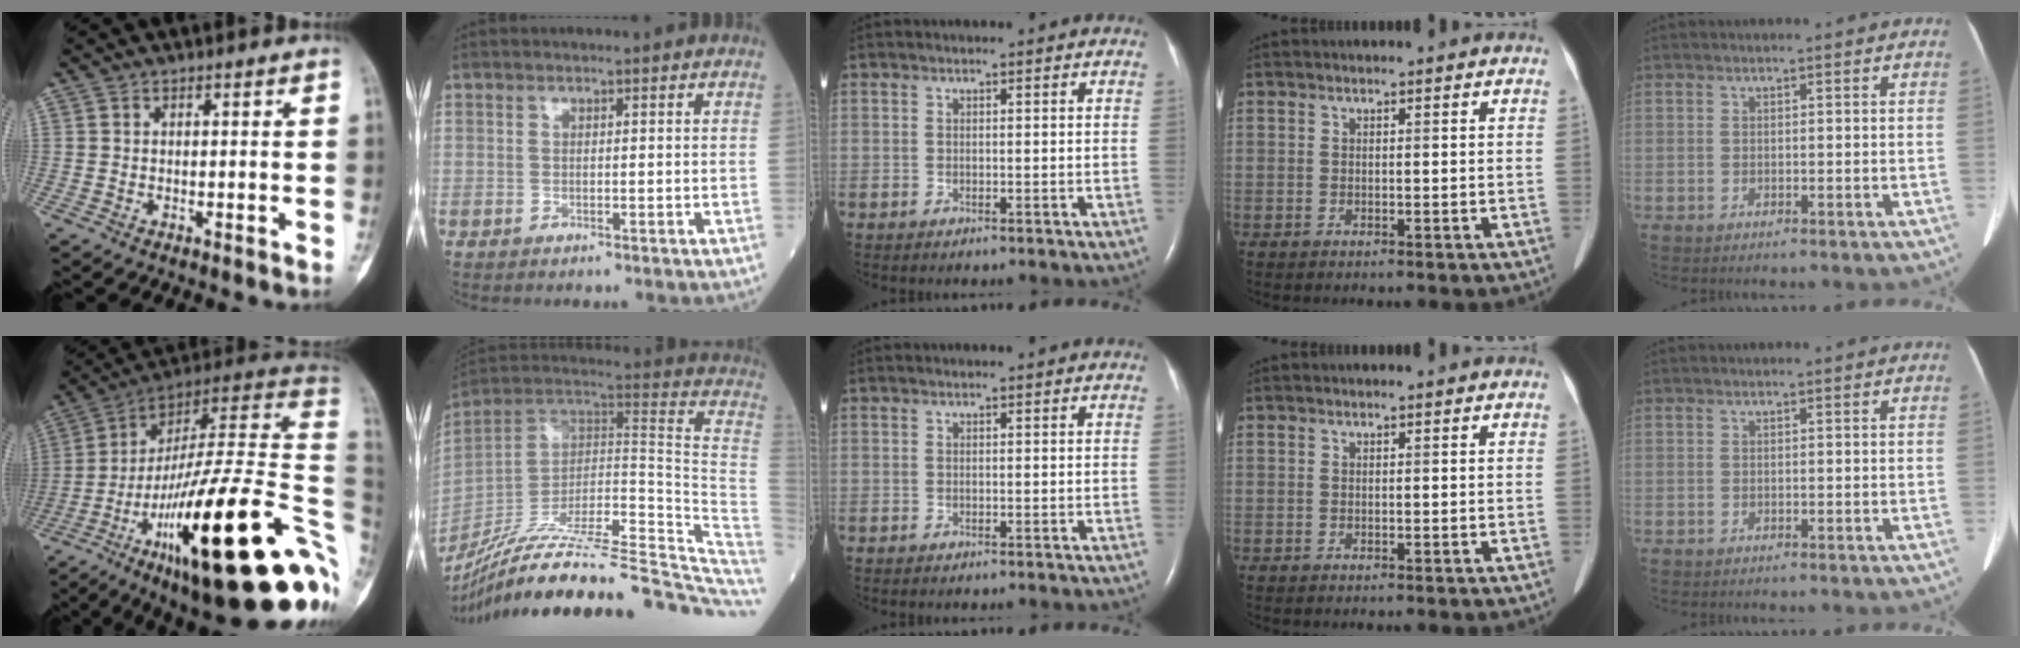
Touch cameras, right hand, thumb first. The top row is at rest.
{"thumb": {"total": 36.2, "force": [-9.2, 8.1, 34.0], "torque": [-0.437, 0.075, -0.148]}, "index": {"total": 32.8, "force": [-27.7, 3.6, 17.2], "torque": [-0.181, -0.013, -0.407]}}